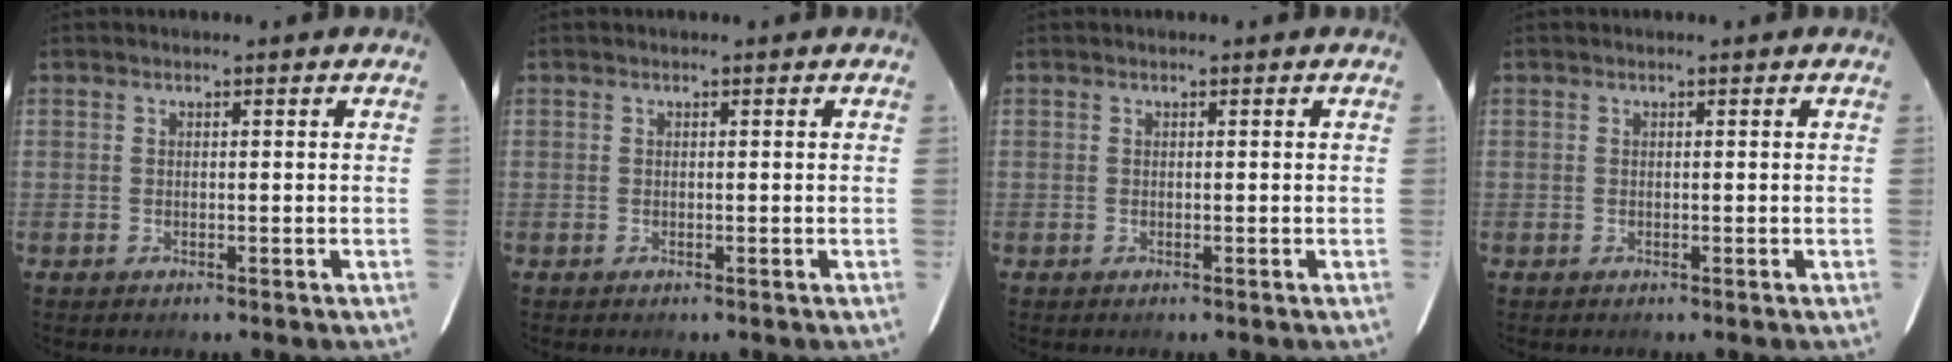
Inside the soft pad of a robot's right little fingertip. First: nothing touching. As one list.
[{"total": 0.0}, {"total": 0.0}, {"total": 0.0}]